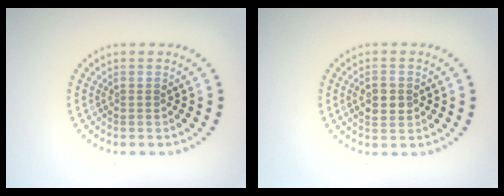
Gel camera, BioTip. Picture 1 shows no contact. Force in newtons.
{"total": 2.2, "press": 2.2, "slide": 0.1}